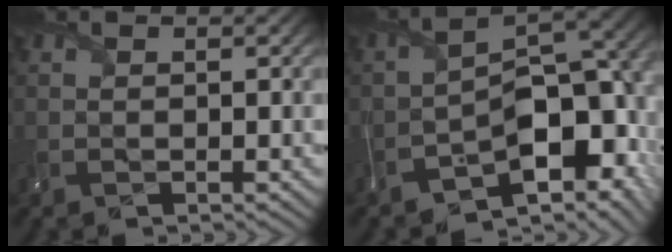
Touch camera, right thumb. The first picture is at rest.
{"total": 11.9, "force": [-4.7, 5.9, 9.1], "torque": [-0.127, -0.008, -0.080]}